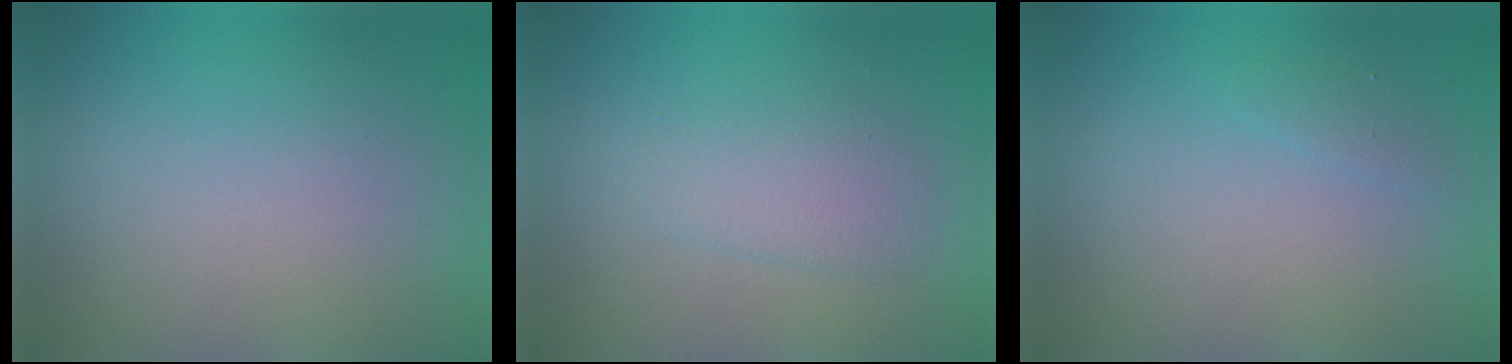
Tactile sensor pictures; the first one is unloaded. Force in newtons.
{"total": 2.1, "press": 2.1, "slide": 0.1}
{"total": 0.7, "press": 0.7, "slide": 0.1}